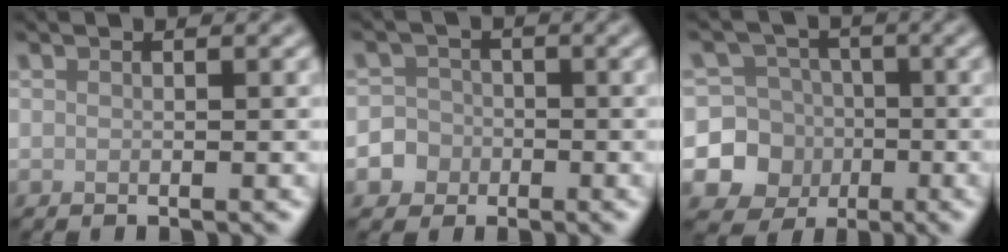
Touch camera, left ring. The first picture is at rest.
{"total": 4.3, "force": [-2.1, 3.7, 0.5], "torque": [0.013, -0.005, -0.046]}
{"total": 9.0, "force": [-2.3, 8.6, 1.4], "torque": [-0.019, -0.003, -0.062]}